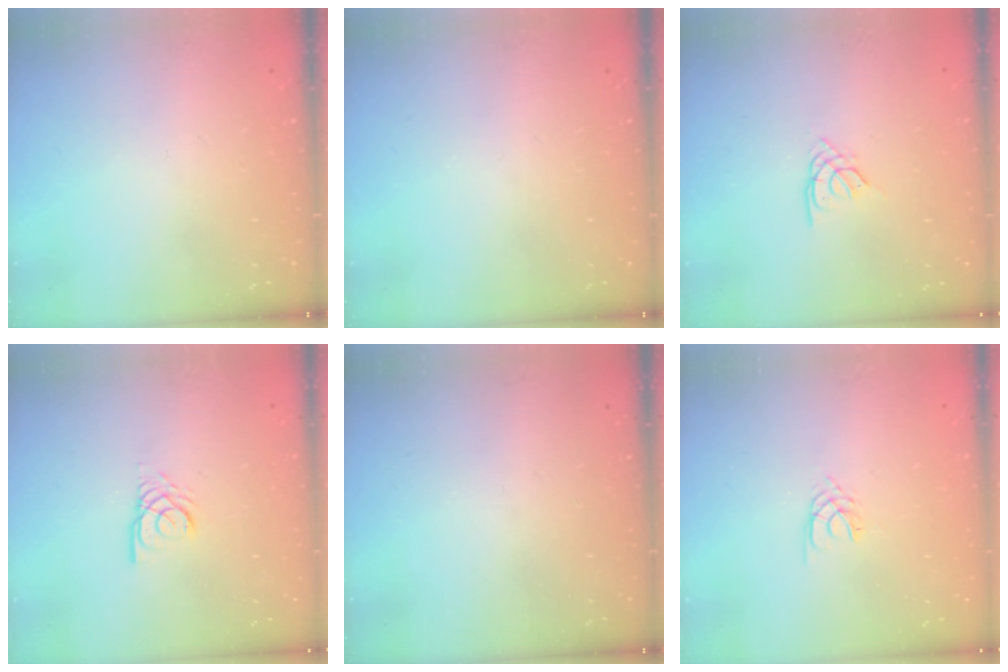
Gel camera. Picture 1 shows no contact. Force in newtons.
{"total": 0.0}
{"total": 2.3, "press": 2.3, "slide": 0.5}
{"total": 3.0, "press": 2.9, "slide": 0.3}
{"total": 0.0}
{"total": 2.1, "press": 2.1, "slide": 0.3}